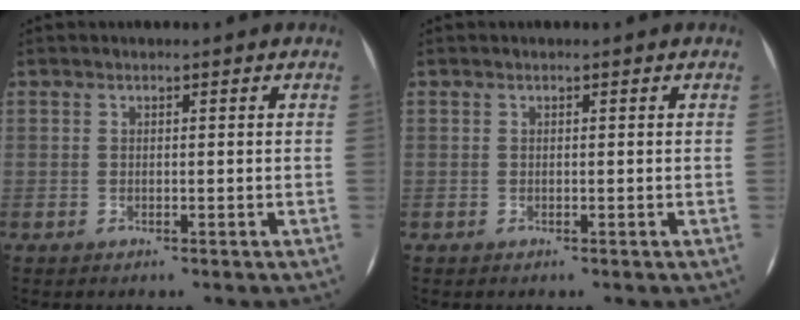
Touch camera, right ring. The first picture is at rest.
{"total": 0.0}